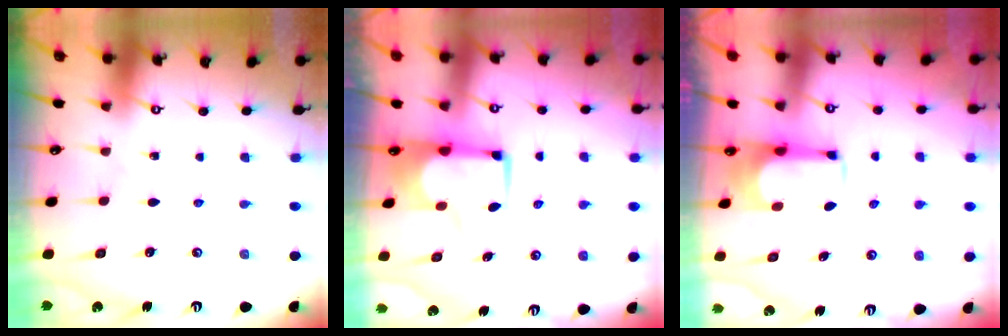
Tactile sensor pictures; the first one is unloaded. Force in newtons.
{"total": 6.3, "press": 6.2, "slide": 1.2}
{"total": 1.3, "press": 1.2, "slide": 0.5}